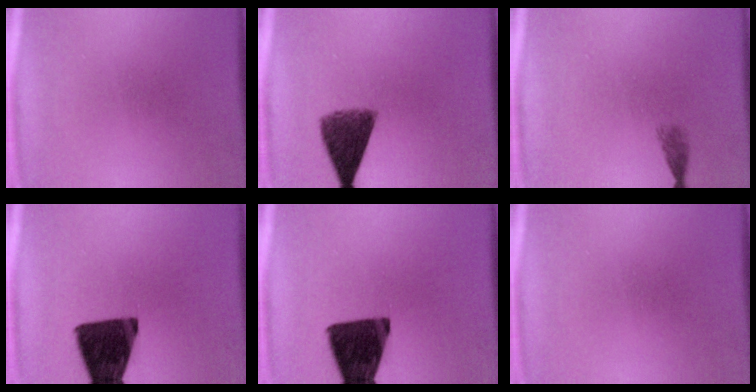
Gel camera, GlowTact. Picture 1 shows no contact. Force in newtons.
{"total": 7.5}
{"total": 1.3}
{"total": 14.3}
{"total": 14.3}
{"total": 0.0}